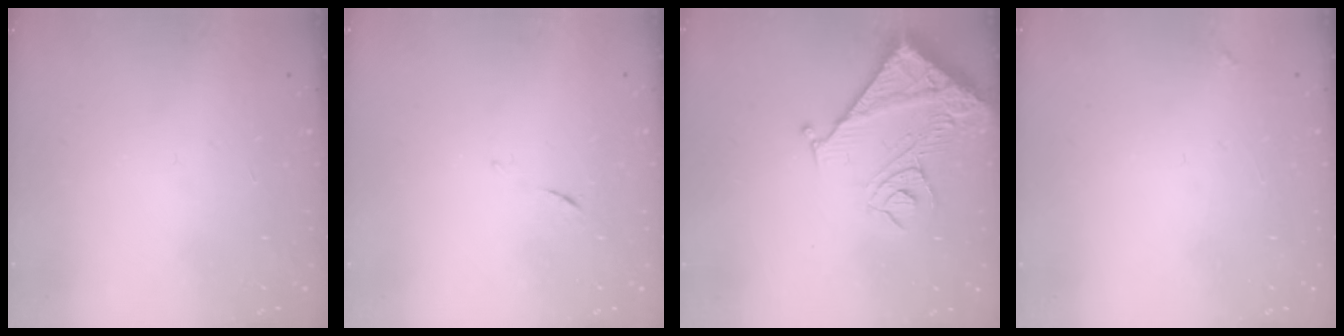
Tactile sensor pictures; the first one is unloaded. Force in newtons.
{"total": 5.1, "press": 5.1, "slide": 0.4}
{"total": 13.7, "press": 13.6, "slide": 1.6}
{"total": 3.3, "press": 3.3, "slide": 0.4}